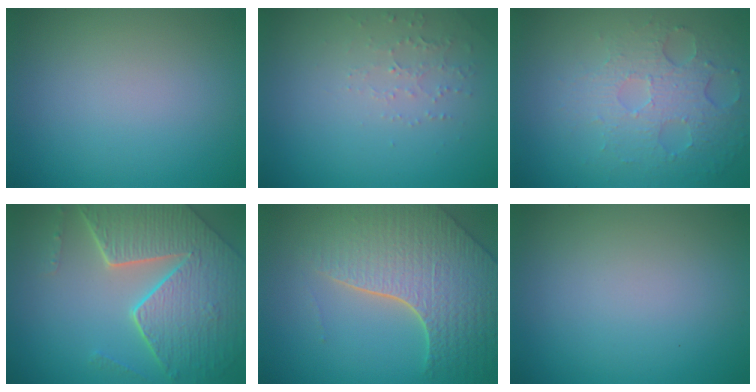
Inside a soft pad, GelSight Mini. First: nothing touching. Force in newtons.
{"total": 1.5, "press": 1.5, "slide": 0.5}
{"total": 5.1, "press": 3.5, "slide": 3.7}
{"total": 8.1, "press": 5.9, "slide": 5.5}
{"total": 7.8, "press": 5.7, "slide": 5.4}
{"total": 0.0}